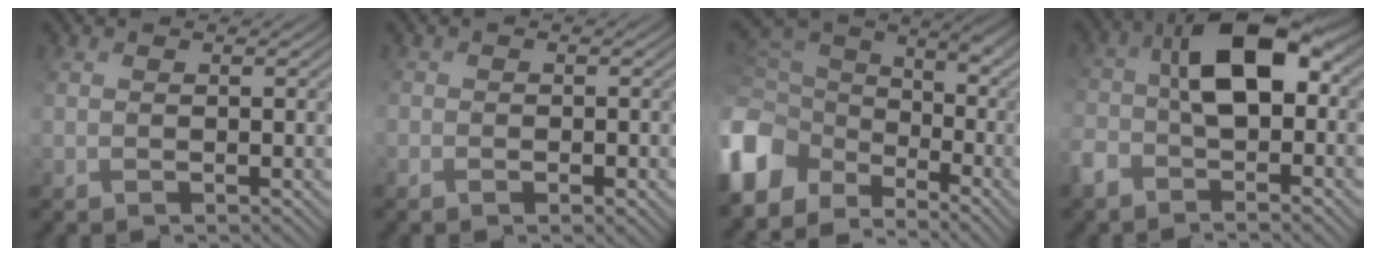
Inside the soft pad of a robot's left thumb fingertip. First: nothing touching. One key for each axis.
{"total": 2.1, "fx": -1.0, "fy": 1.4, "fz": 1.2, "tx": -0.023, "ty": -0.010, "tz": -0.014}
{"total": 11.8, "fx": -5.9, "fy": 7.9, "fz": 6.5, "tx": -0.189, "ty": -0.020, "tz": -0.113}
{"total": 11.5, "fx": -2.0, "fy": 5.8, "fz": 9.7, "tx": -0.193, "ty": 0.000, "tz": -0.050}